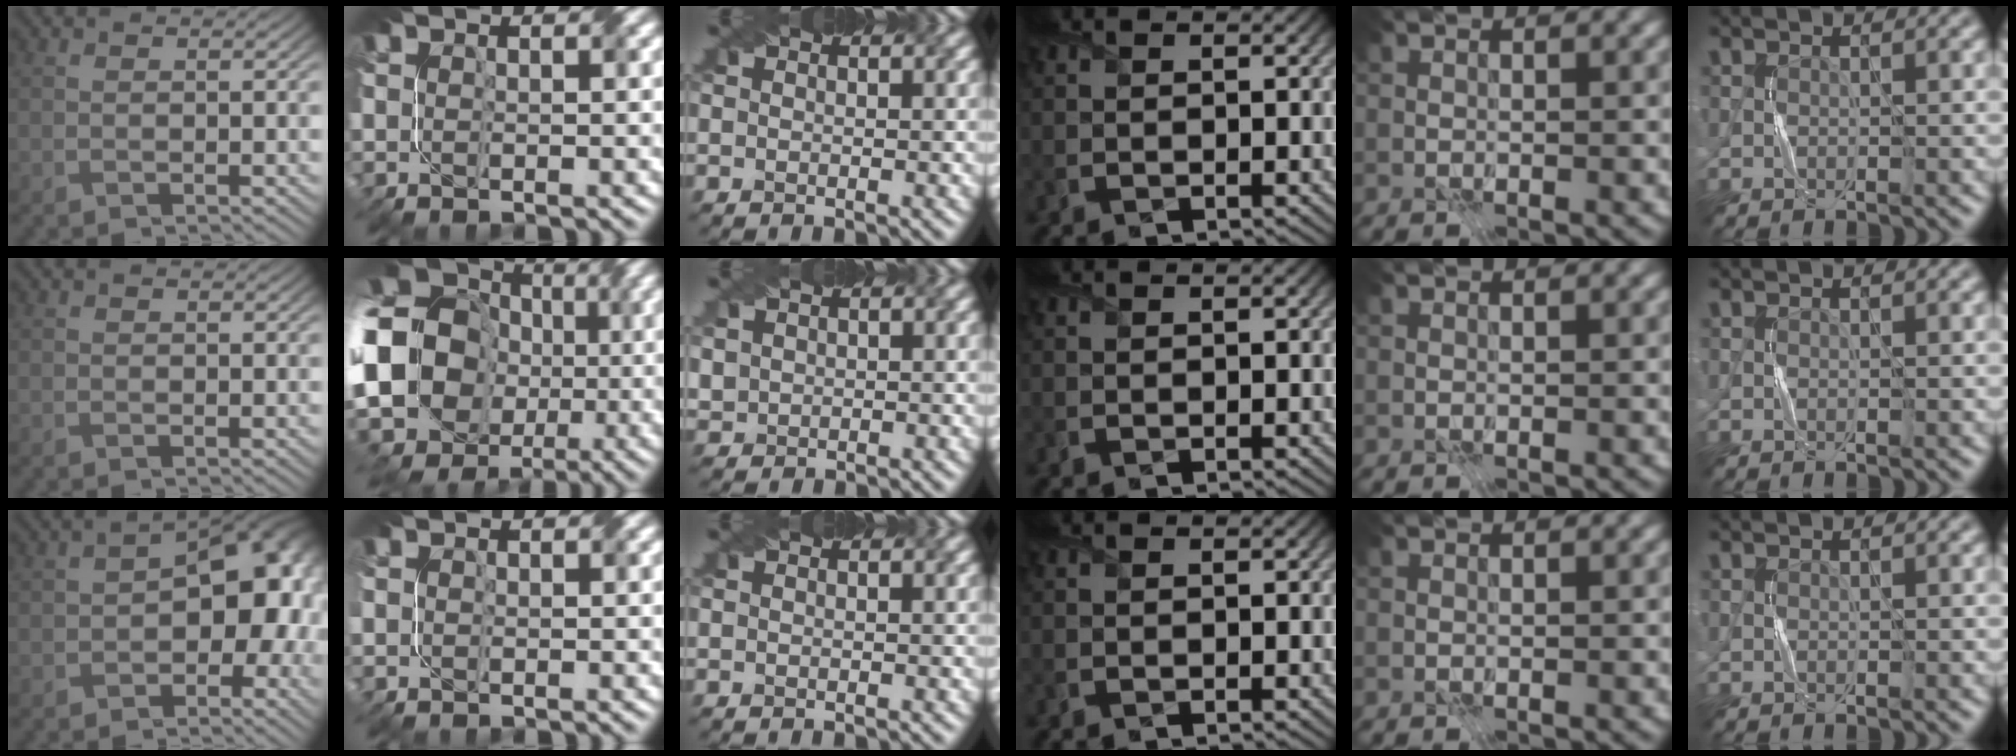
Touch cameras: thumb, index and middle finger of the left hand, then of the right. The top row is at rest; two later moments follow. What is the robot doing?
{"motion": "fold", "object": "paper"}